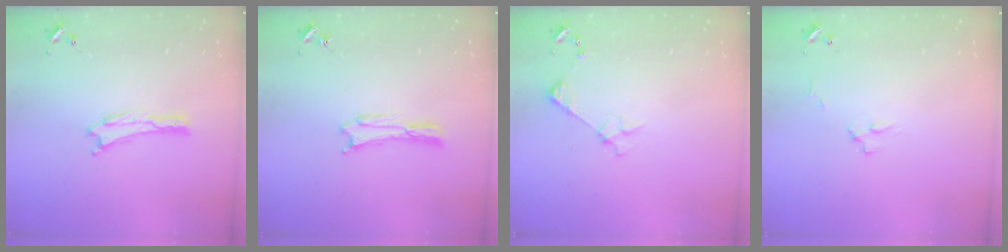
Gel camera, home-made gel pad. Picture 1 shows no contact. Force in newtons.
{"total": 0.0}
{"total": 3.2, "press": 3.2, "slide": 0.3}
{"total": 2.7, "press": 2.7, "slide": 0.3}